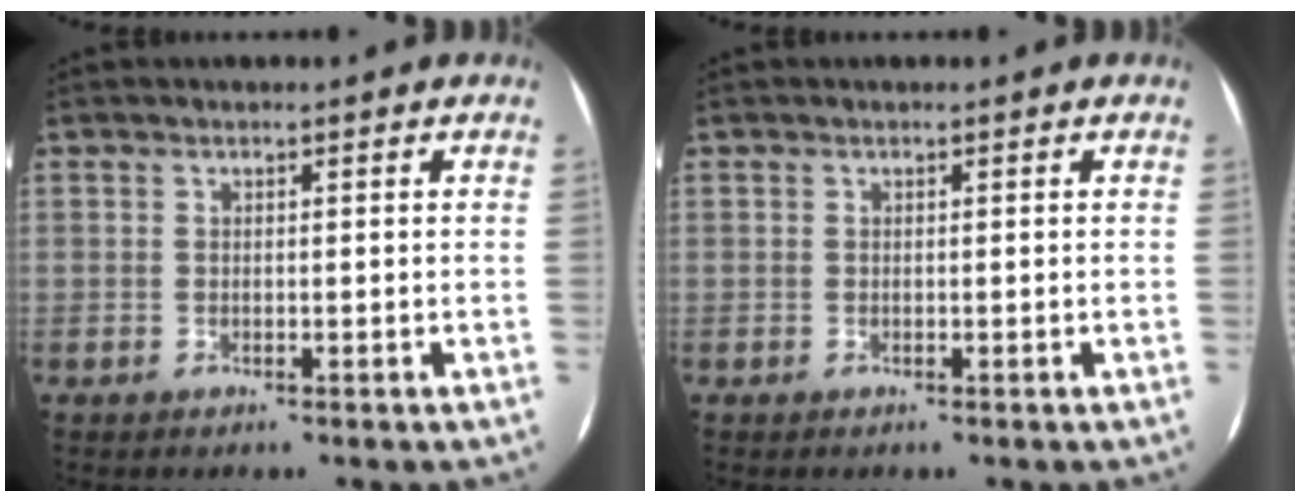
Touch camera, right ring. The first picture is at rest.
{"total": 0.0}